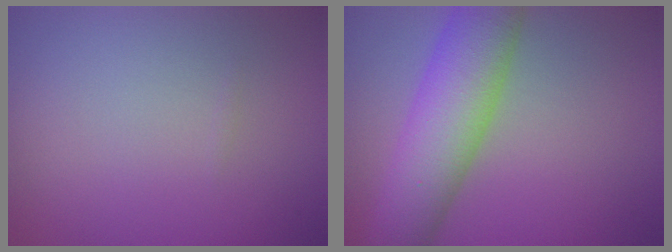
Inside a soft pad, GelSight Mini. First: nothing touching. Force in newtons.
{"total": 8.2, "press": 8.2, "slide": 0.3}